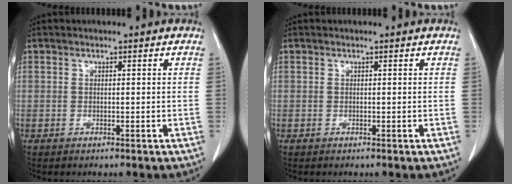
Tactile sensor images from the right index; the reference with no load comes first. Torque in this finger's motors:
{"motor_torque": [-0.01, 0.01, 0.00, 0.00]}